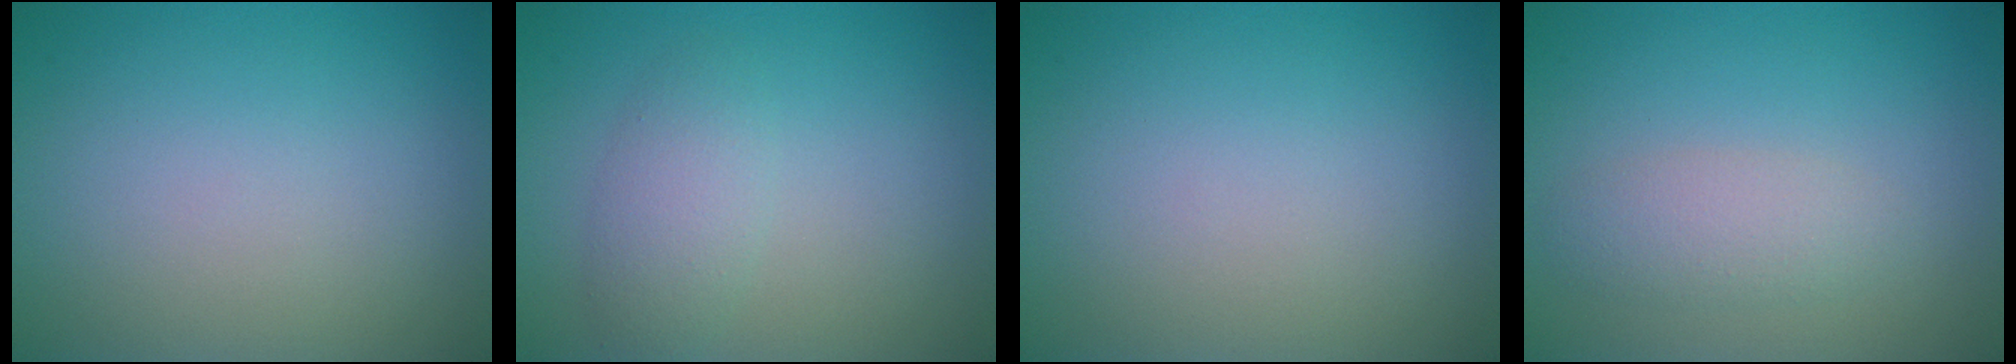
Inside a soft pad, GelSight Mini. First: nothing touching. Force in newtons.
{"total": 2.4, "press": 2.4, "slide": 0.1}
{"total": 0.0}
{"total": 2.3, "press": 2.3, "slide": 0.1}